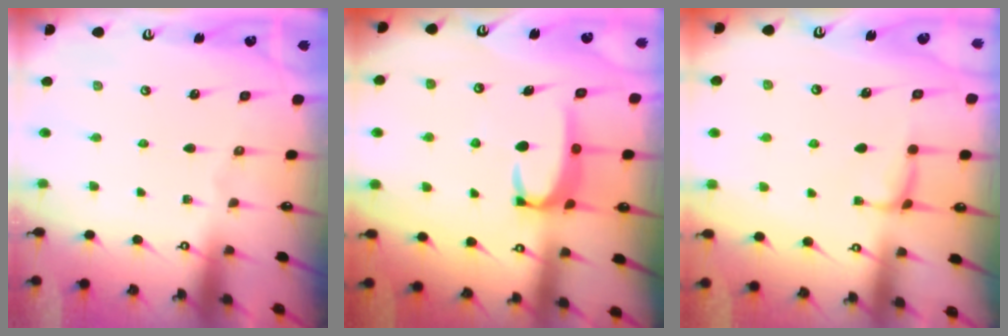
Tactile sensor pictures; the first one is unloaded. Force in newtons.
{"total": 2.7, "press": 2.7, "slide": 0.3}
{"total": 1.6, "press": 1.4, "slide": 0.7}